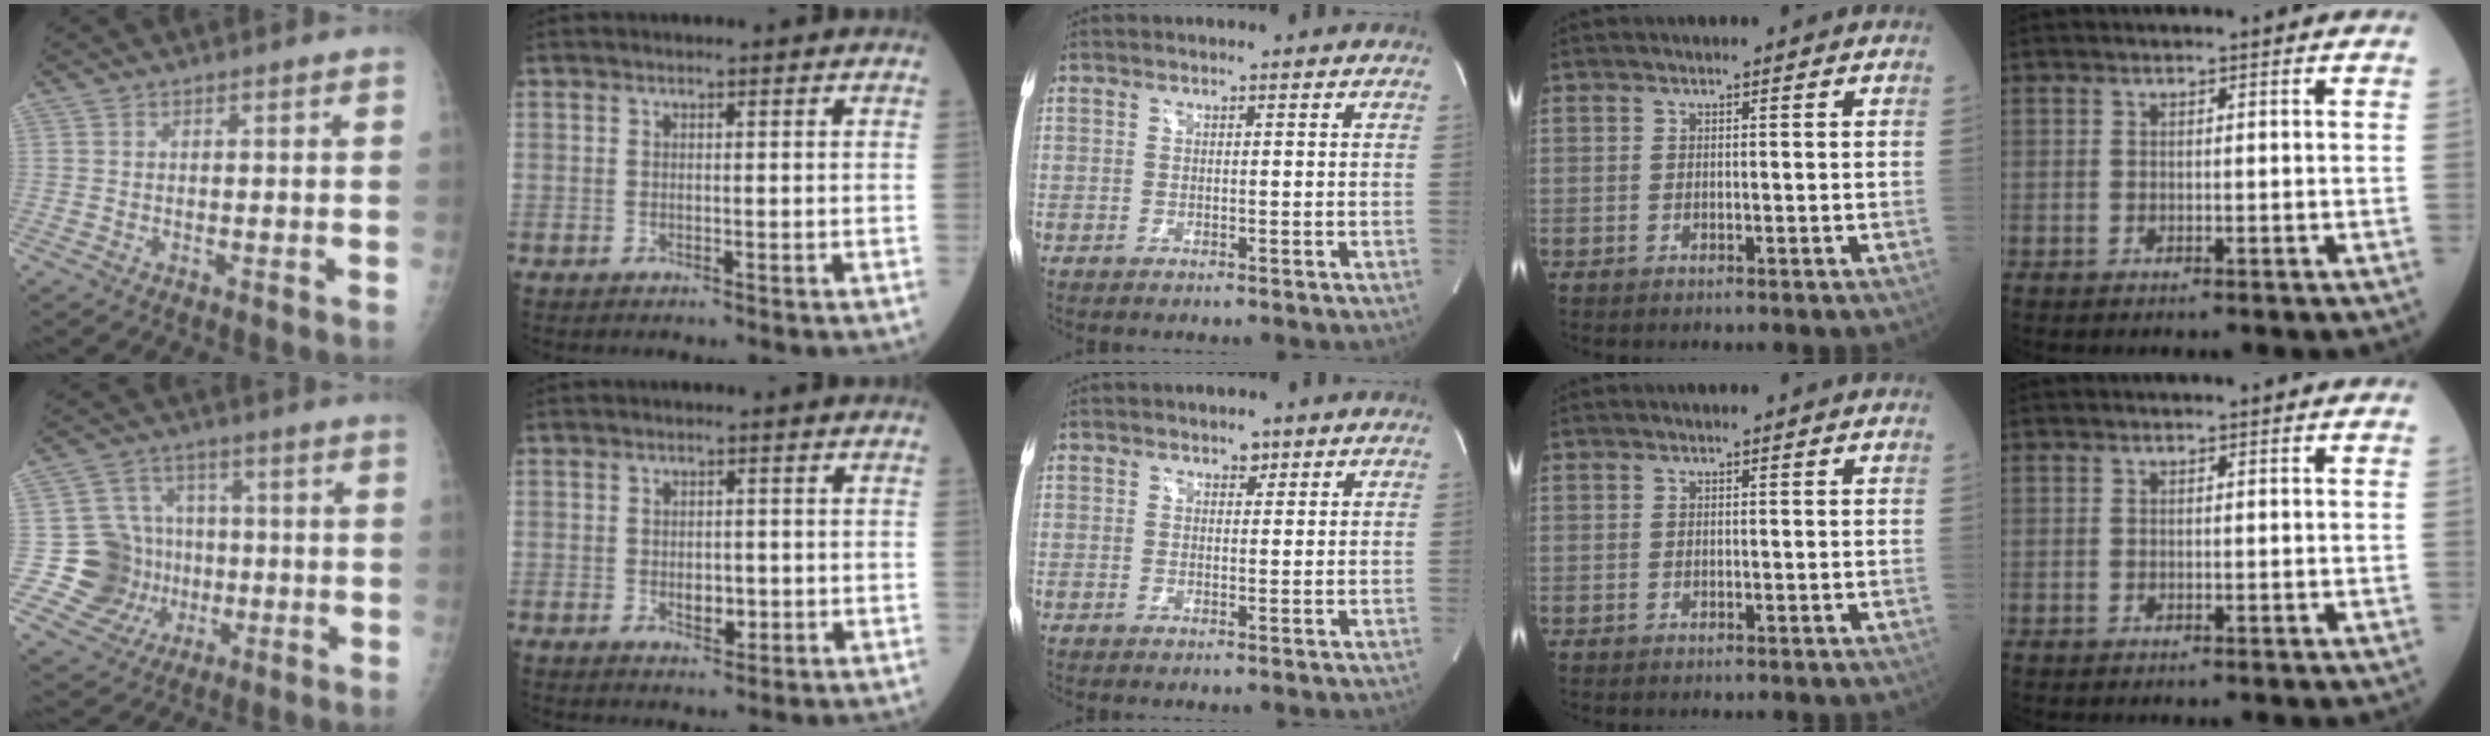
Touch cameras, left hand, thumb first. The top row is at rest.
{"thumb": {"total": 11.9, "force": [-1.1, 11.4, 3.1], "torque": [-0.002, 0.020, -0.010]}, "index": {"total": 2.6, "force": [-0.5, 1.6, 2.0], "torque": [-0.033, 0.000, -0.003]}, "middle": {"total": 1.3, "force": [0.9, 0.8, 0.5], "torque": [-0.007, 0.002, 0.012]}}